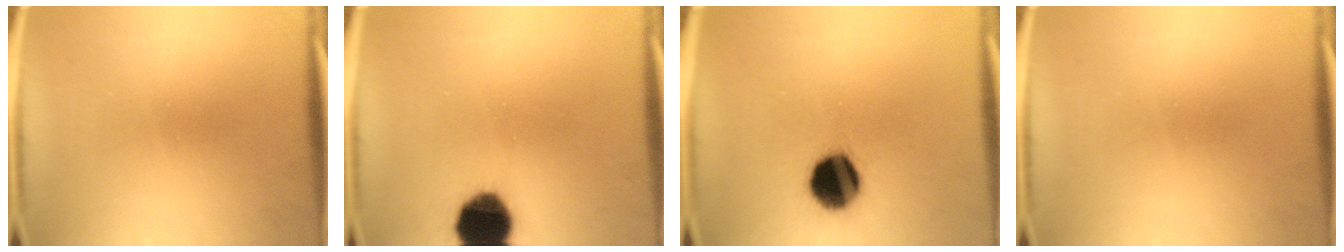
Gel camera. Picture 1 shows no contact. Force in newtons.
{"total": 13.1}
{"total": 13.4}
{"total": 0.0}